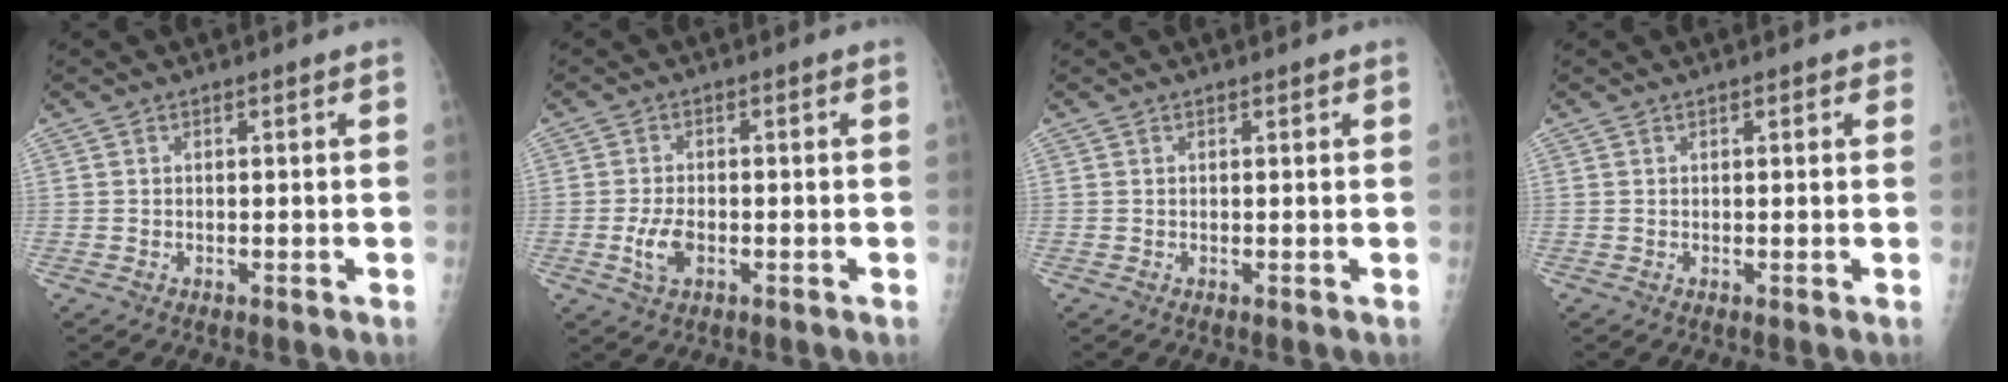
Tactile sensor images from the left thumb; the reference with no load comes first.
{"total": 4.5, "force": [-1.4, 2.5, 3.5], "torque": [-0.073, 0.007, -0.023]}
{"total": 0.6, "force": [0.3, 0.2, 0.5], "torque": [-0.006, 0.000, 0.004]}
{"total": 1.5, "force": [0.8, 0.7, 1.1], "torque": [-0.009, 0.001, 0.007]}